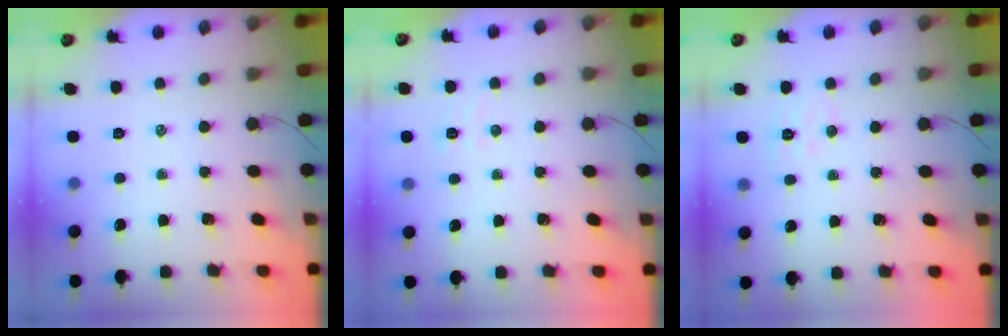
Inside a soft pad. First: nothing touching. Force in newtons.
{"total": 3.5, "press": 3.4, "slide": 0.9}
{"total": 5.0, "press": 4.9, "slide": 1.0}